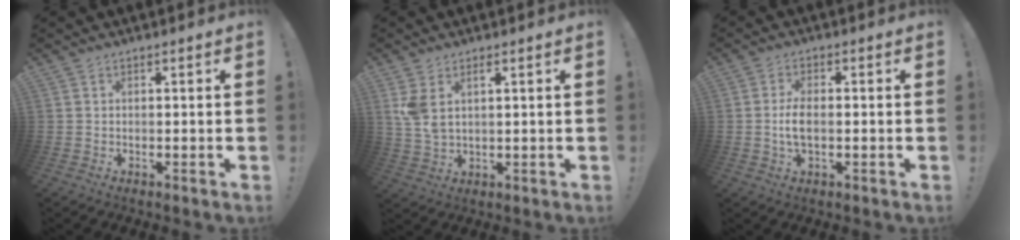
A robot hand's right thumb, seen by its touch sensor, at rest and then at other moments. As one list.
[{"total": 5.3, "force": [2.5, 2.4, 4.0], "torque": [-0.086, -0.009, 0.046]}, {"total": 5.4, "force": [-0.5, 2.2, 4.8], "torque": [-0.098, -0.003, -0.012]}]